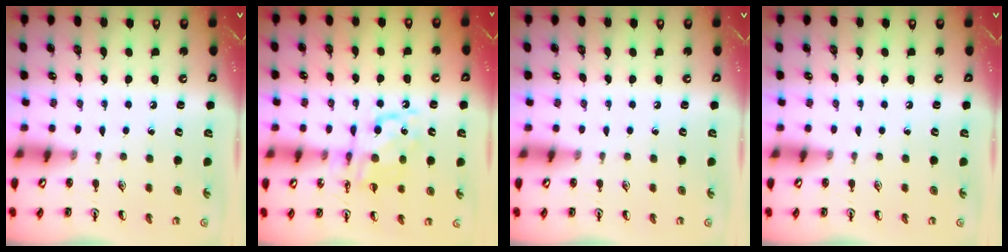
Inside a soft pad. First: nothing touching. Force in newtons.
{"total": 10.3, "press": 10.3, "slide": 0.3}
{"total": 0.0}
{"total": 0.0}